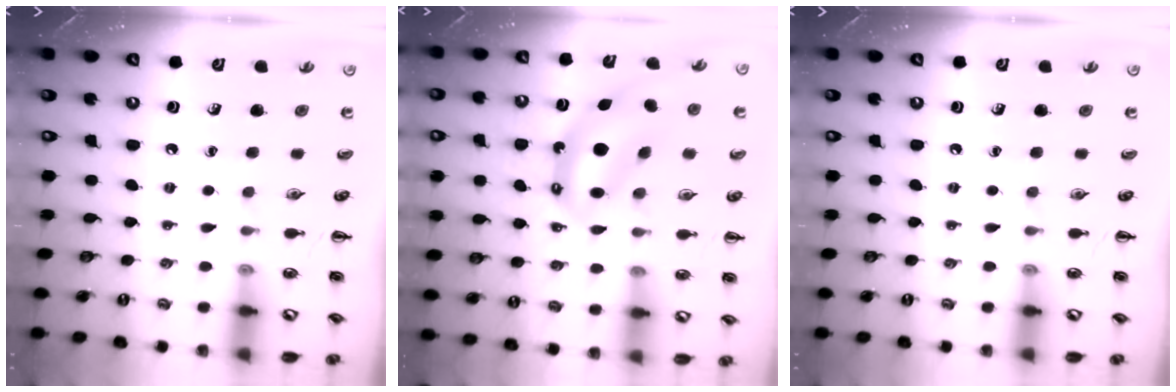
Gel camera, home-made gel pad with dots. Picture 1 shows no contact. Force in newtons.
{"total": 10.9, "press": 10.5, "slide": 3.0}
{"total": 0.0}